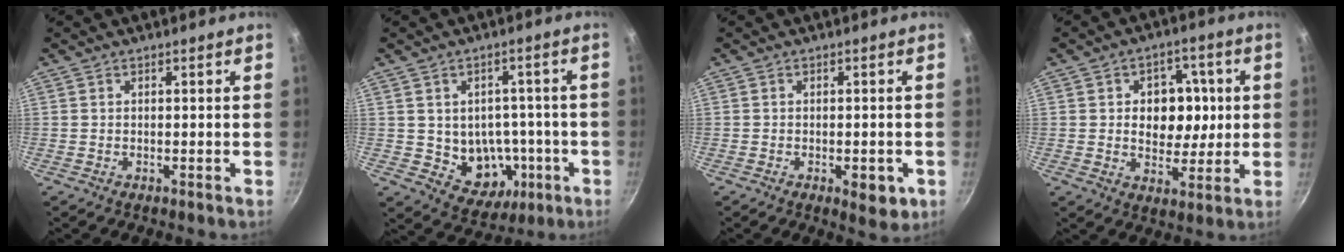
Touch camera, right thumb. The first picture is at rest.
{"total": 10.6, "force": [-1.8, 8.6, 5.9], "torque": [-0.041, 0.016, -0.006]}
{"total": 4.7, "force": [-1.6, 2.1, 3.8], "torque": [-0.040, -0.002, -0.017]}
{"total": 10.6, "force": [1.2, 7.8, 7.2], "torque": [-0.045, 0.004, 0.021]}